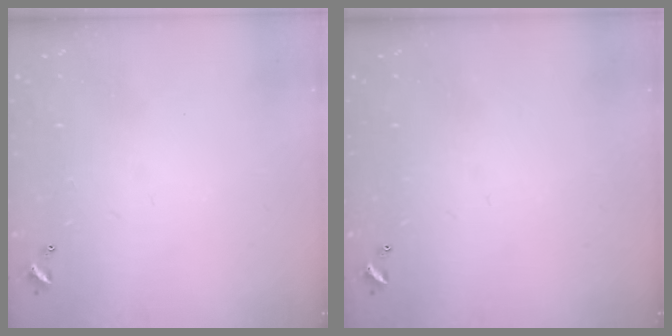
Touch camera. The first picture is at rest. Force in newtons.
{"total": 0.0}